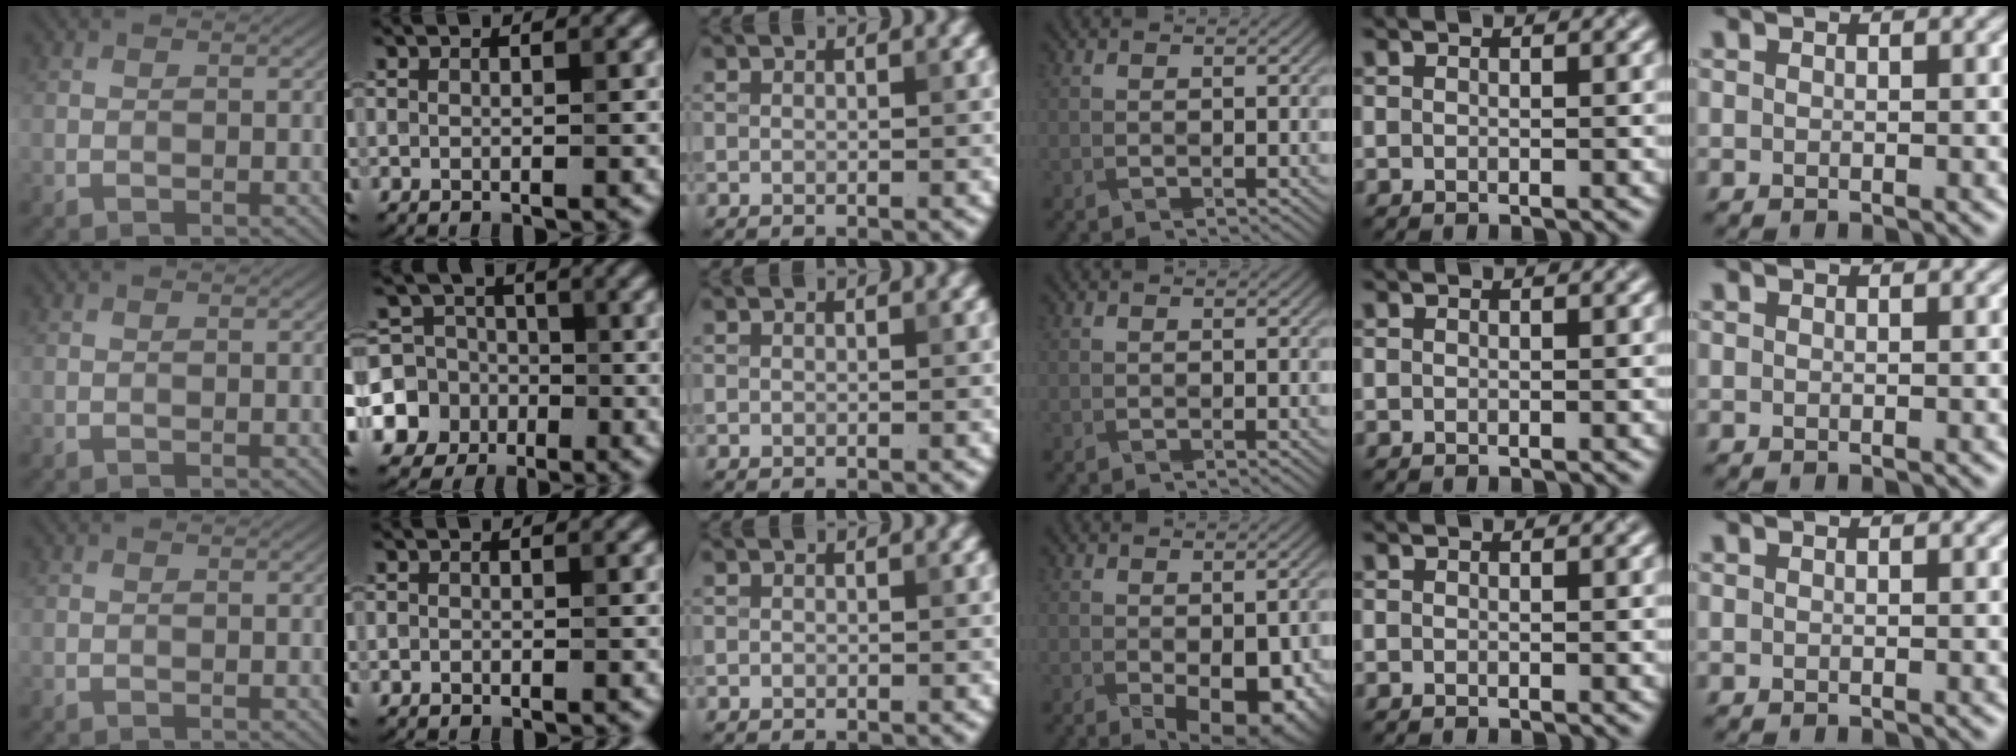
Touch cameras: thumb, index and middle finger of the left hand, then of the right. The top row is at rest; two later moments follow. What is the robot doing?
{"motion": "fold", "object": "handkerchief"}